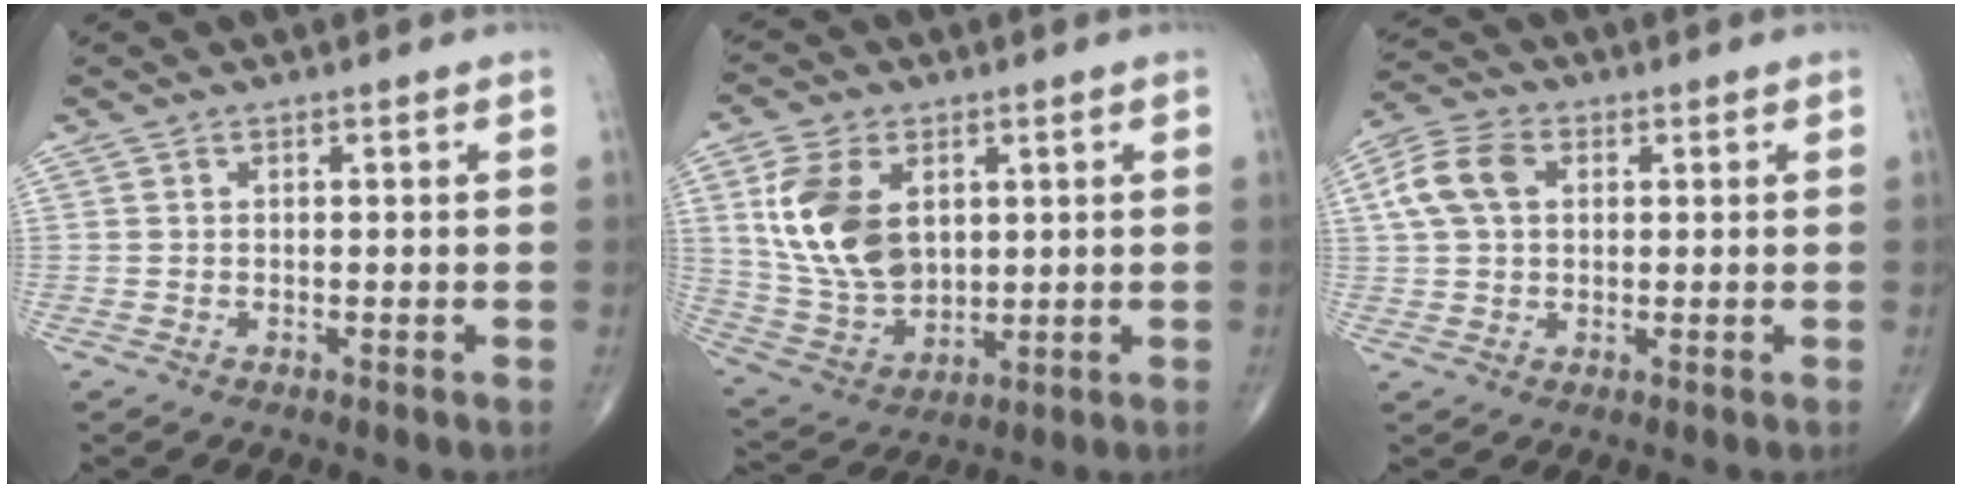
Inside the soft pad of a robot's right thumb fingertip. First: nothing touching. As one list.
[{"total": 14.8, "force": [3.7, 9.7, 10.6], "torque": [-0.194, -0.013, 0.084]}, {"total": 8.2, "force": [2.0, 5.7, 5.6], "torque": [-0.114, 0.016, 0.033]}]